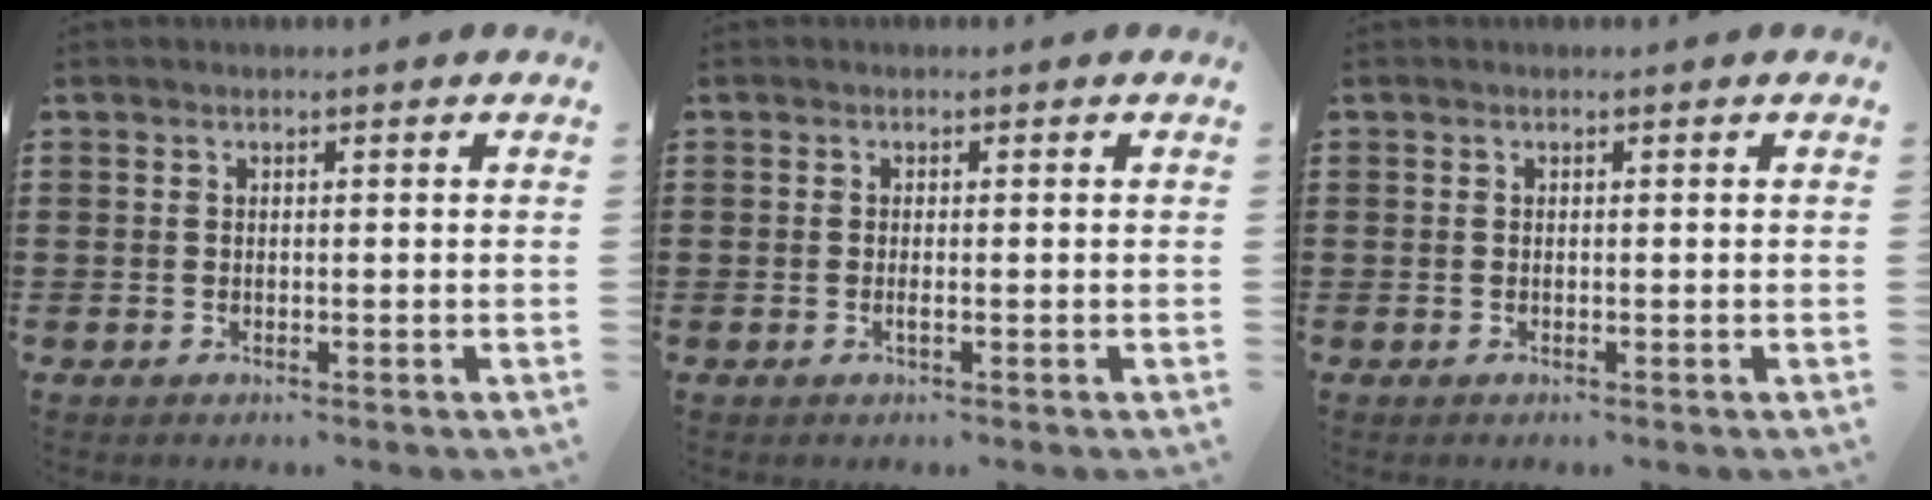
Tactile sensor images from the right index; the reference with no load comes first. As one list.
[{"total": 0.8, "force": [-0.3, 0.0, 0.7], "torque": [-0.013, -0.005, -0.005]}, {"total": 0.0}]